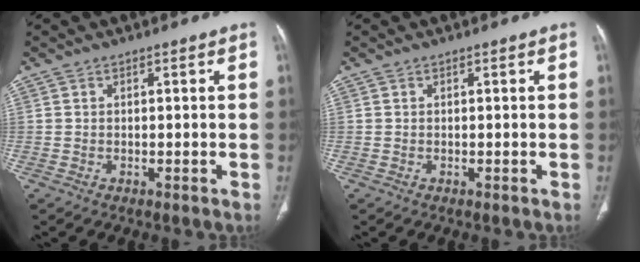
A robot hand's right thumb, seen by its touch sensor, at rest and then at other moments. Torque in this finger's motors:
{"motor_torque": [-0.06, 0.06, -0.17, 0.13, 0.00]}